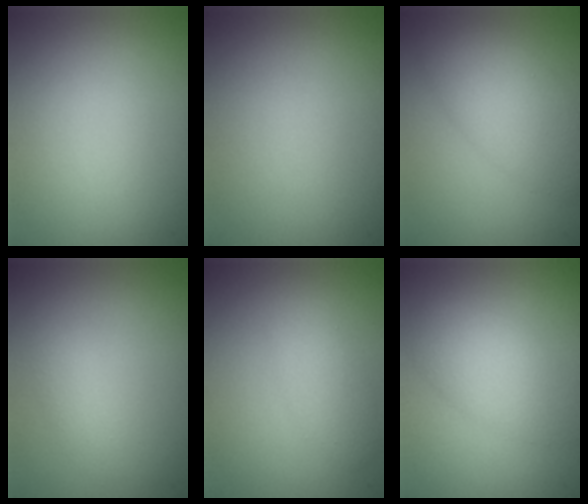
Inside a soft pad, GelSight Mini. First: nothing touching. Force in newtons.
{"total": 0.0}
{"total": 5.5, "press": 5.5, "slide": 0.1}
{"total": 1.4, "press": 1.4, "slide": 0.1}
{"total": 2.4, "press": 2.4, "slide": 0.1}
{"total": 3.9, "press": 3.9, "slide": 0.1}